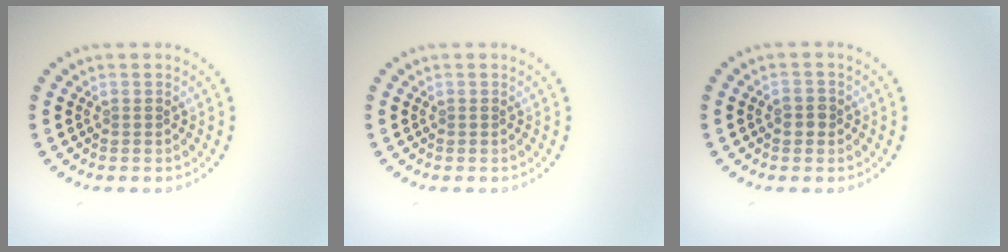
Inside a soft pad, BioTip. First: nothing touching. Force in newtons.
{"total": 0.0}
{"total": 1.4, "press": 1.4, "slide": 0.3}